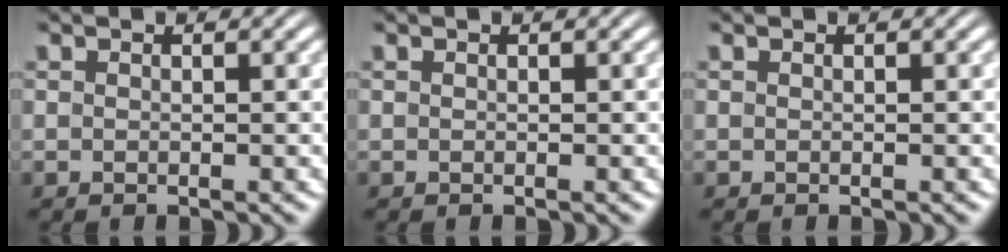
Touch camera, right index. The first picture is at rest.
{"total": 0.0}
{"total": 0.0}